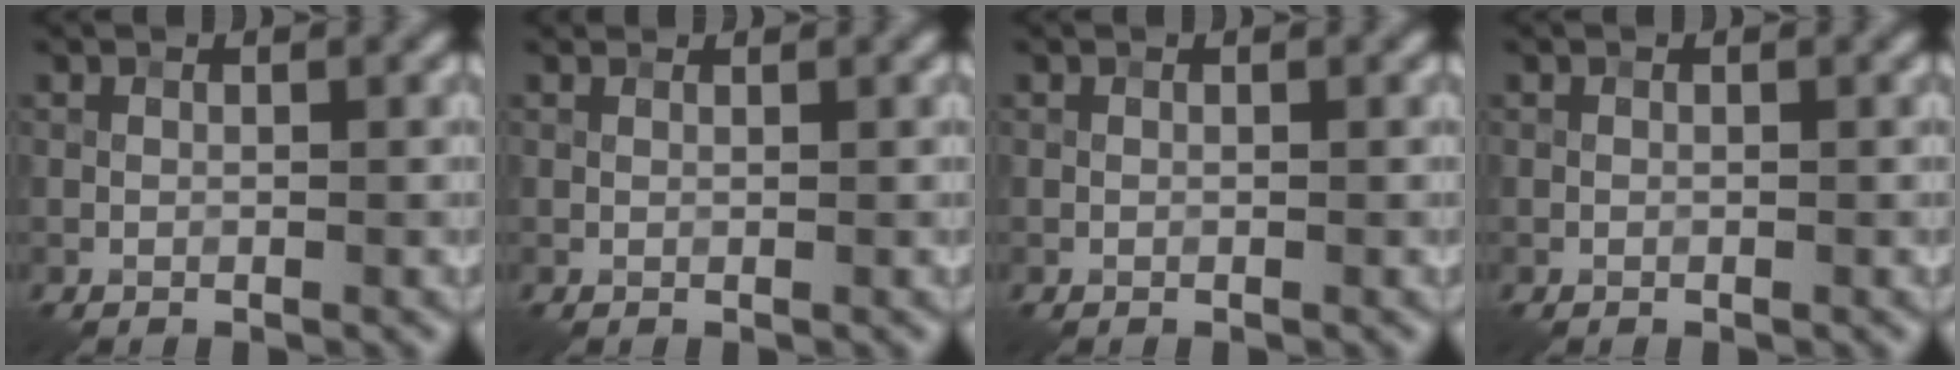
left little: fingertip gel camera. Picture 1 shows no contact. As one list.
[{"total": 1.1, "force": [1.1, 0.2, 0.3], "torque": [-0.012, 0.000, 0.010]}, {"total": 0.0}, {"total": 0.0}]